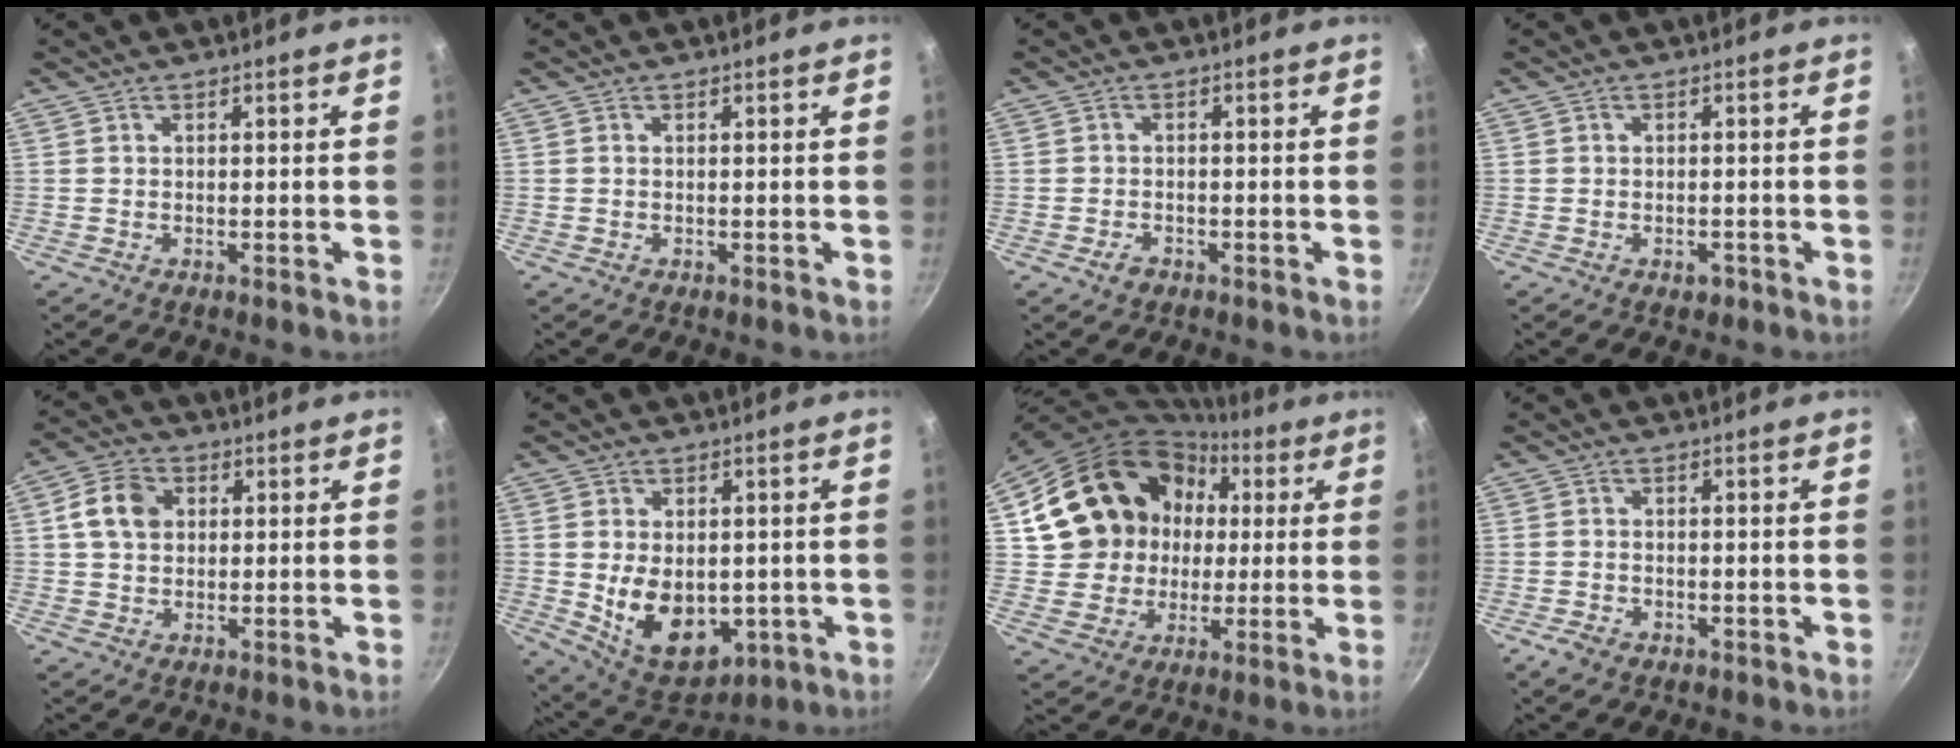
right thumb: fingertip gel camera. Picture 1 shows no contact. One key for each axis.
{"total": 0.0}
{"total": 1.8, "fx": -1.0, "fy": 1.3, "fz": 0.8, "tx": -0.010, "ty": 0.006, "tz": -0.016}
{"total": 1.9, "fx": -1.0, "fy": 1.2, "fz": 1.0, "tx": -0.009, "ty": 0.009, "tz": -0.012}
{"total": 7.8, "fx": 1.6, "fy": 6.1, "fz": 4.6, "tx": -0.070, "ty": 0.011, "tz": 0.020}
{"total": 14.2, "fx": -1.5, "fy": 9.5, "fz": 10.4, "tx": -0.134, "ty": -0.017, "tz": 0.002}
{"total": 19.6, "fx": 4.0, "fy": 17.2, "fz": 8.6, "tx": -0.139, "ty": 0.034, "tz": 0.084}
{"total": 3.4, "fx": -1.8, "fy": 2.2, "fz": 1.9, "tx": -0.034, "ty": 0.009, "tz": -0.029}